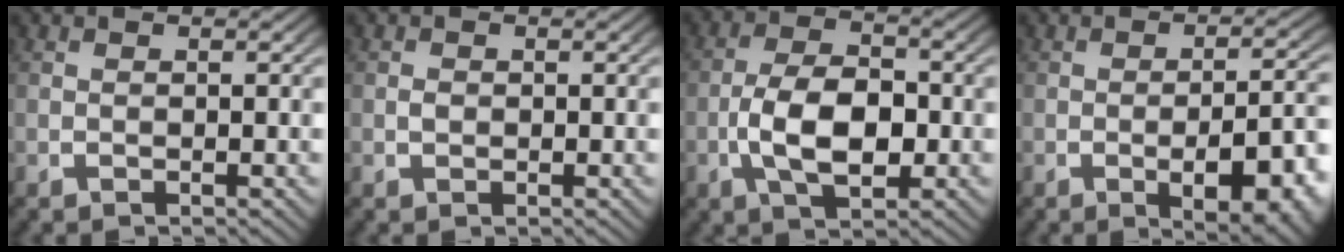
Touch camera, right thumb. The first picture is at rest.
{"total": 0.8, "force": [-0.1, 0.6, 0.4], "torque": [-0.010, -0.005, 0.001]}
{"total": 7.5, "force": [-1.0, 4.5, 5.9], "torque": [-0.126, -0.028, -0.004]}
{"total": 8.2, "force": [-2.3, 4.0, 6.7], "torque": [-0.102, -0.017, -0.024]}